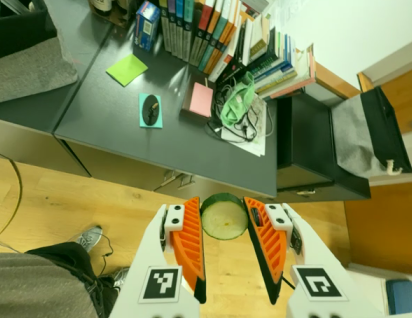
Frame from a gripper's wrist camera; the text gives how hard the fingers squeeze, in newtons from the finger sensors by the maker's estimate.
{"total": 8.6, "left": 9.1, "right": 8.1}